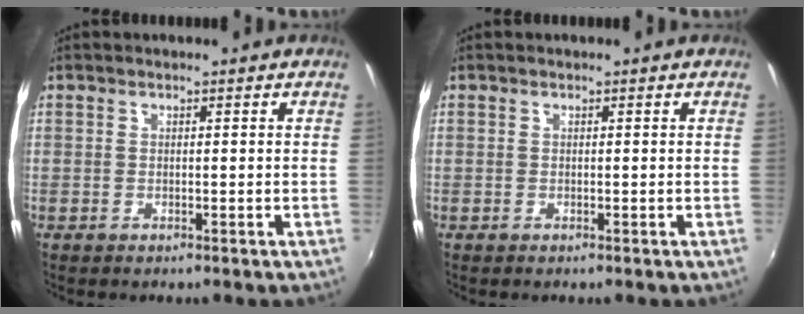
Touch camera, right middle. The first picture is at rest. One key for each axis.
{"total": 0.0}